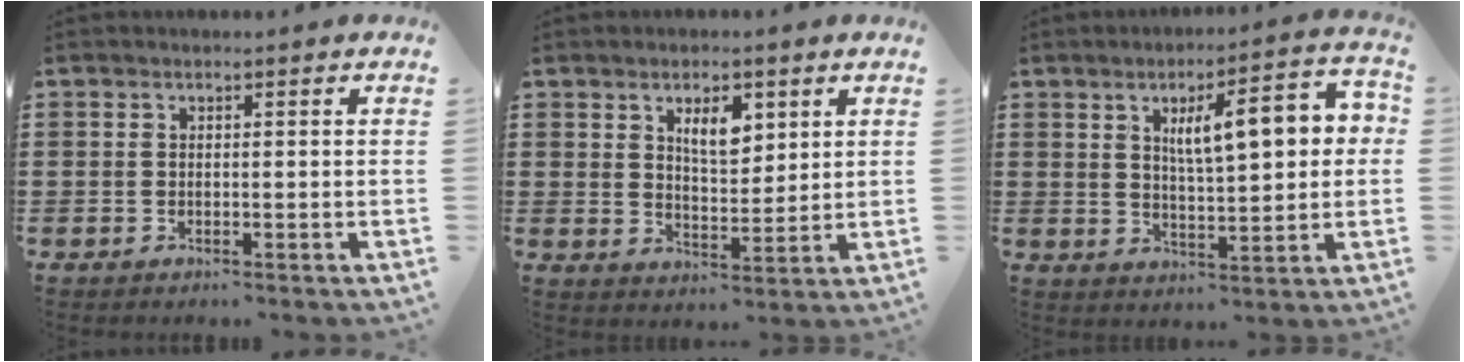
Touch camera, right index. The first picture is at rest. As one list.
[{"total": 5.2, "force": [2.7, 2.4, 3.8], "torque": [-0.060, 0.000, 0.042]}, {"total": 9.6, "force": [2.9, 2.7, 8.8], "torque": [-0.145, -0.003, 0.042]}]